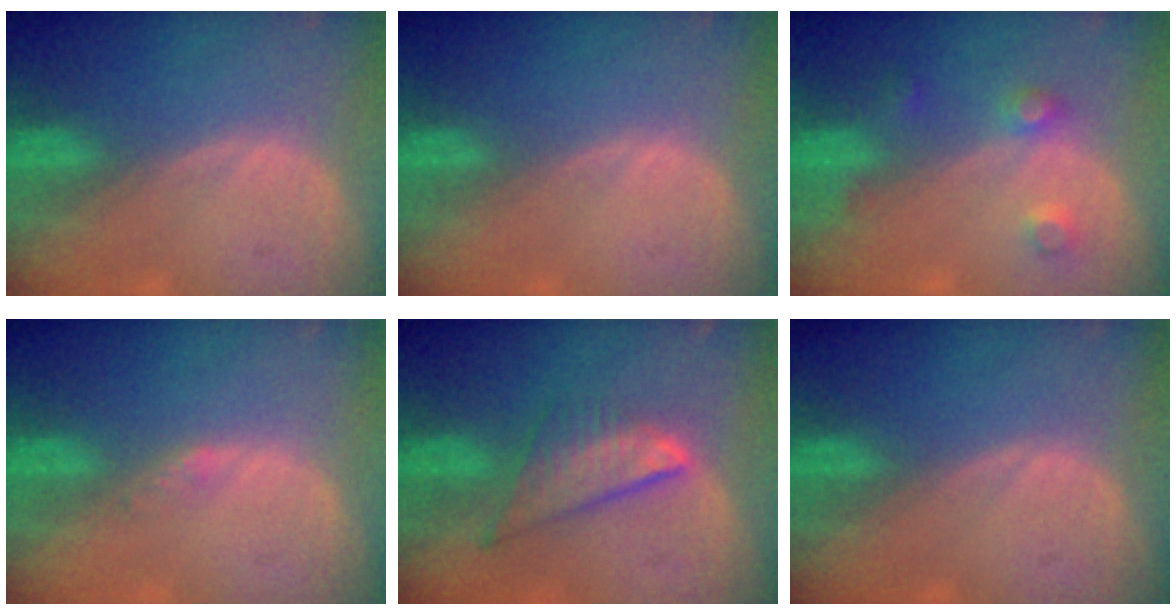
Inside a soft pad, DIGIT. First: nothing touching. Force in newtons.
{"total": 0.0}
{"total": 3.4, "press": 3.2, "slide": 1.1}
{"total": 1.2, "press": 1.2, "slide": 0.1}
{"total": 7.9, "press": 6.6, "slide": 4.3}
{"total": 0.0}